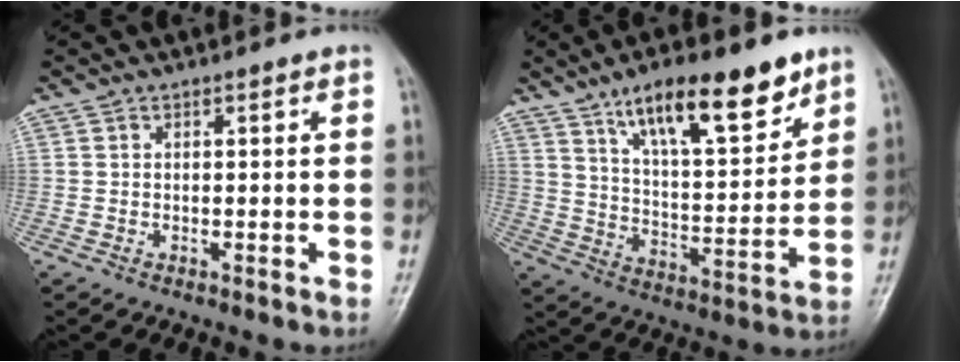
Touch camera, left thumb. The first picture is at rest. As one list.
[{"total": 17.4, "force": [11.1, 5.6, 12.2], "torque": [-0.165, -0.053, 0.190]}]